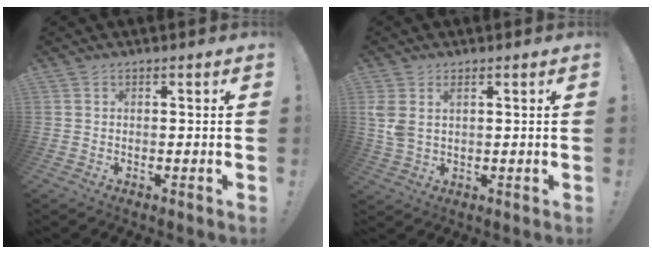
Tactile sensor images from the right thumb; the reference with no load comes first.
{"total": 4.3, "force": [2.0, 2.2, 3.1], "torque": [-0.060, -0.009, 0.035]}